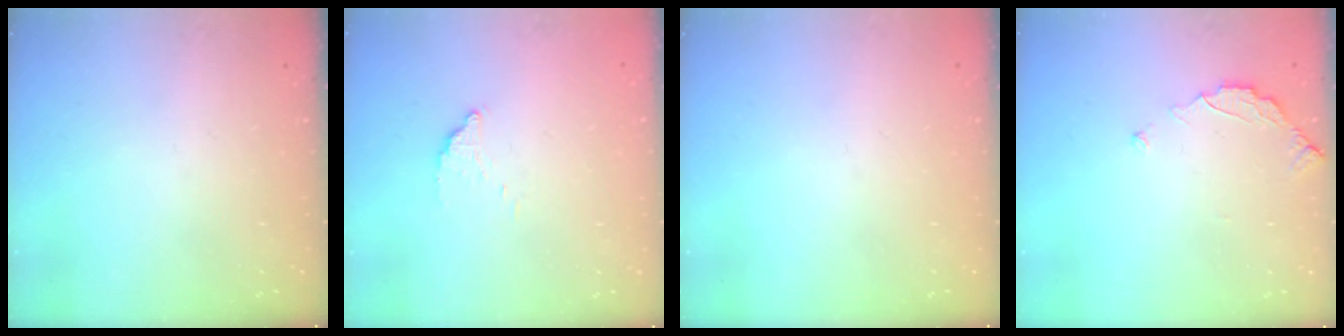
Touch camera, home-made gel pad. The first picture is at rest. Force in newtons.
{"total": 2.8, "press": 2.8, "slide": 0.1}
{"total": 0.0}
{"total": 3.0, "press": 3.0, "slide": 0.3}